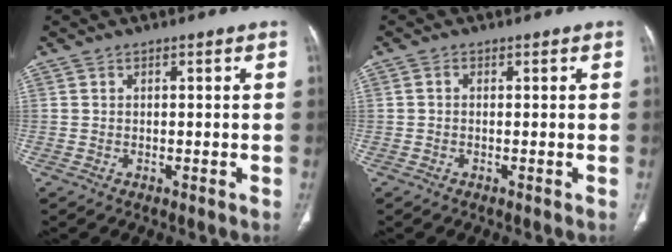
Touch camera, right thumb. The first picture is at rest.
{"total": 0.6, "force": [-0.1, 0.3, 0.5], "torque": [-0.009, 0.001, -0.005]}